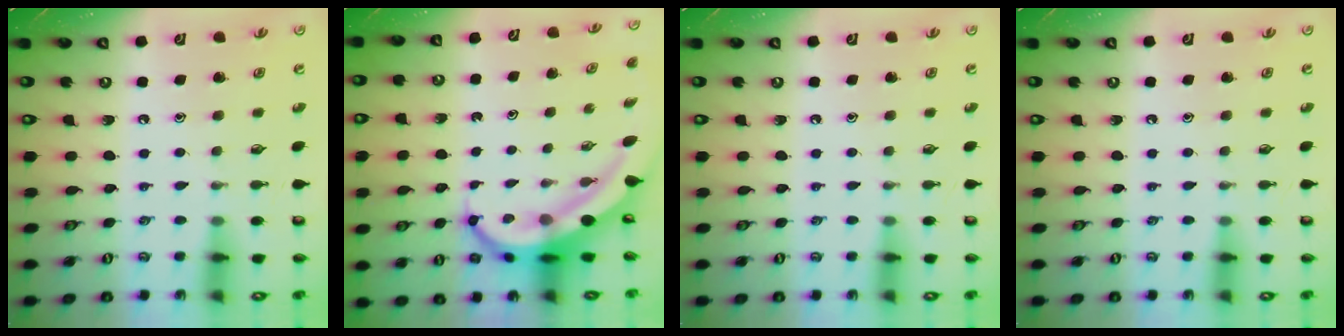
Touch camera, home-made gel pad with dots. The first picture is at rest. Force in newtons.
{"total": 9.5, "press": 9.4, "slide": 1.2}
{"total": 0.0}
{"total": 0.0}